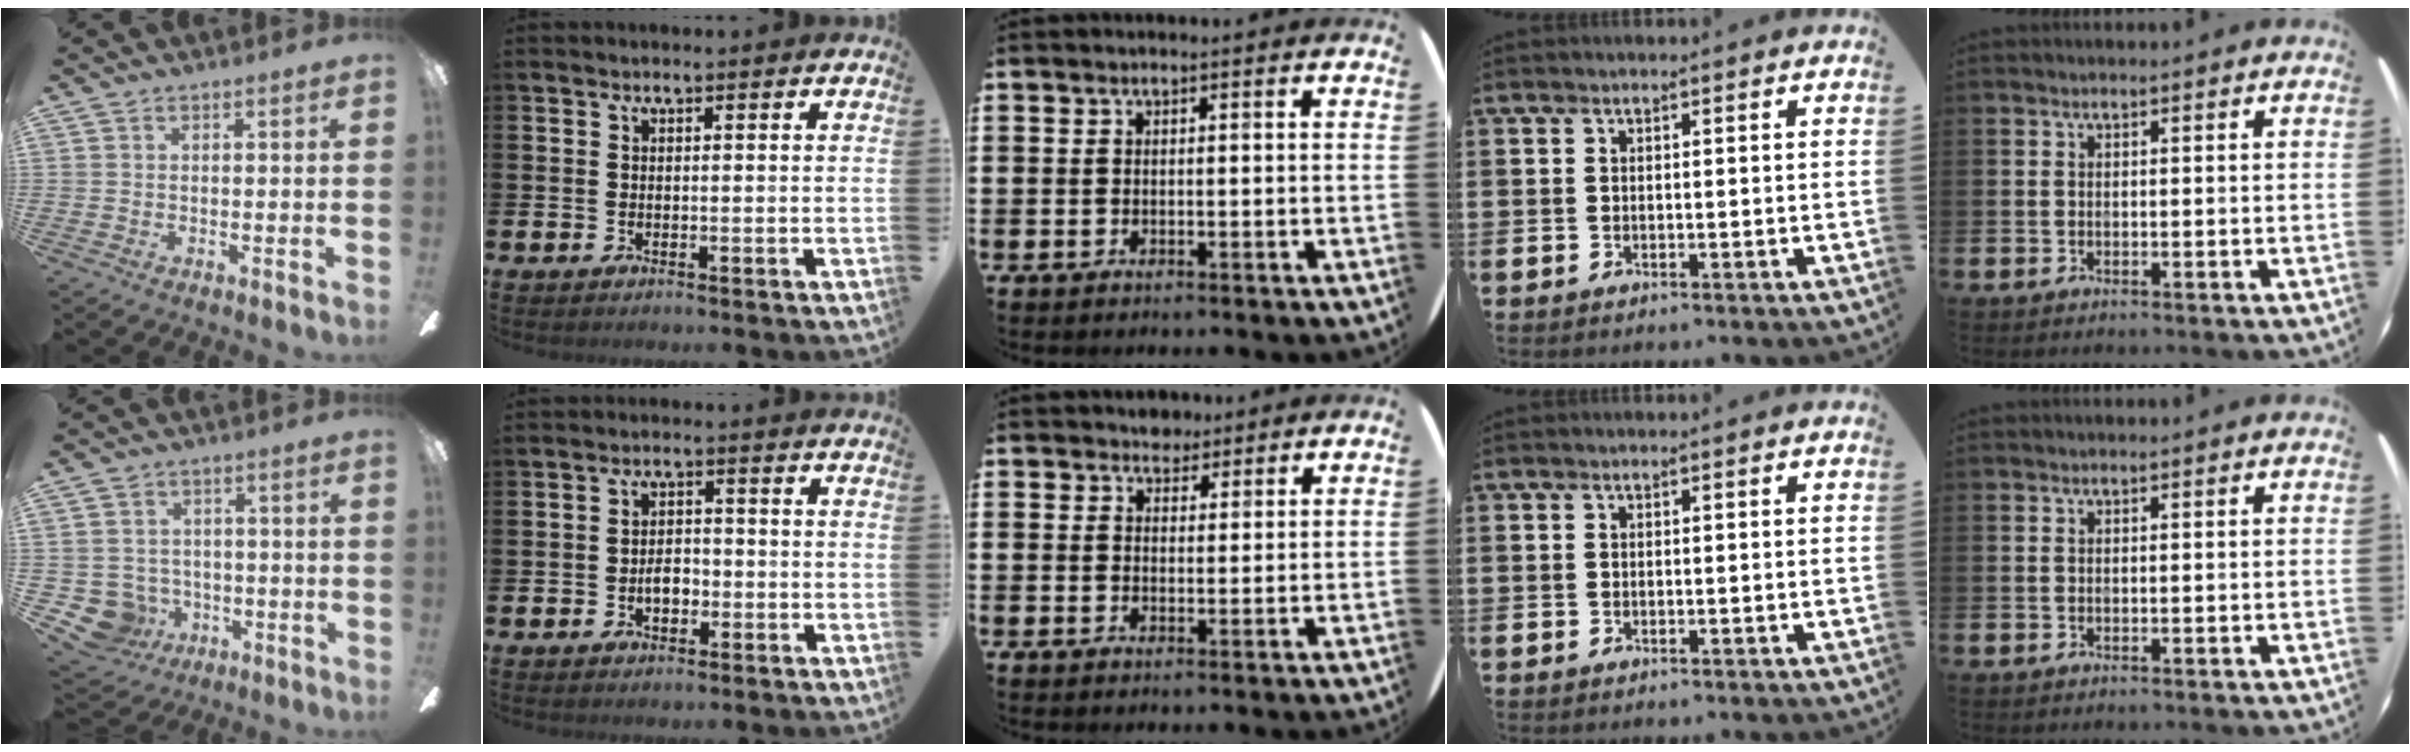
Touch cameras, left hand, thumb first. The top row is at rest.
{"thumb": {"total": 7.8, "force": [-2.2, 7.3, 1.9], "torque": [-0.083, 0.013, -0.036]}, "index": {"total": 3.0, "force": [-1.0, 1.9, 2.1], "torque": [-0.031, 0.001, -0.022]}, "middle": {"total": 2.3, "force": [2.2, 0.9, 0.0], "torque": [-0.005, 0.001, 0.042]}}